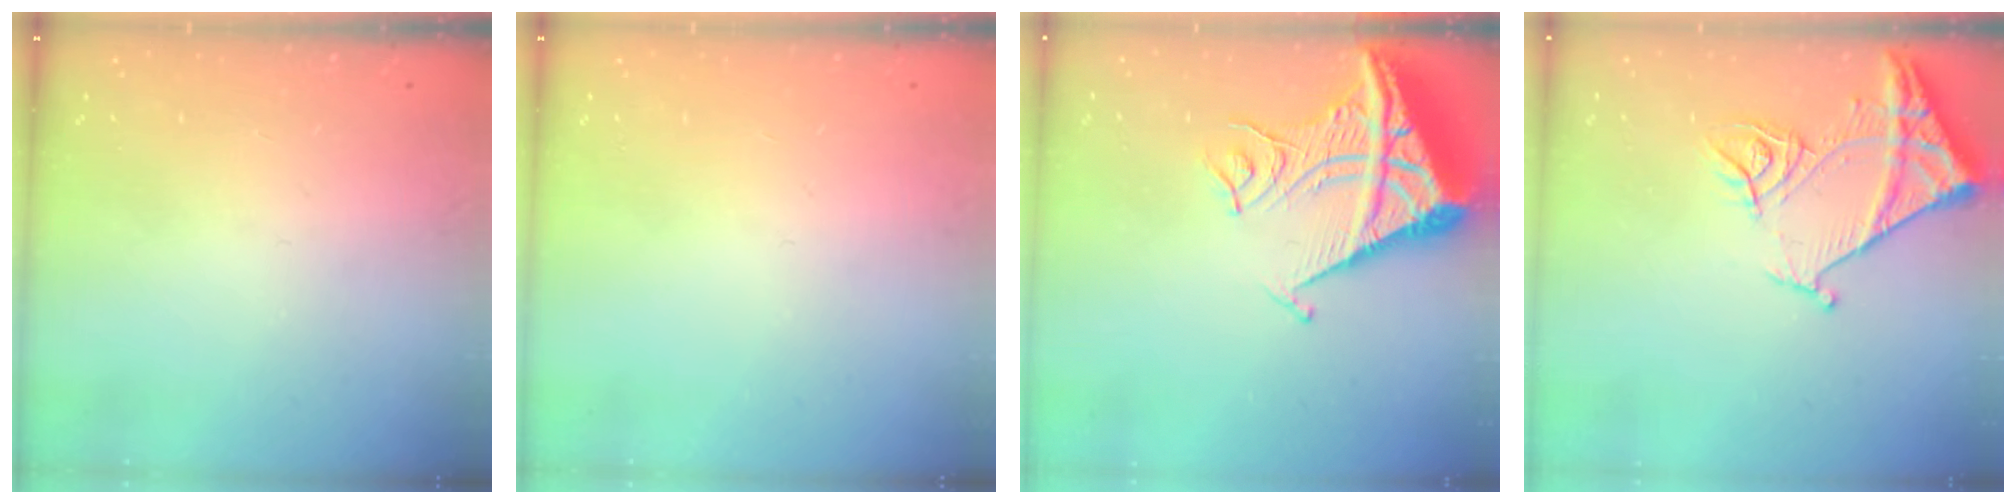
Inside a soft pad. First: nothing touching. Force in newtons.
{"total": 0.0}
{"total": 16.6, "press": 16.4, "slide": 2.0}
{"total": 11.7, "press": 11.6, "slide": 1.2}